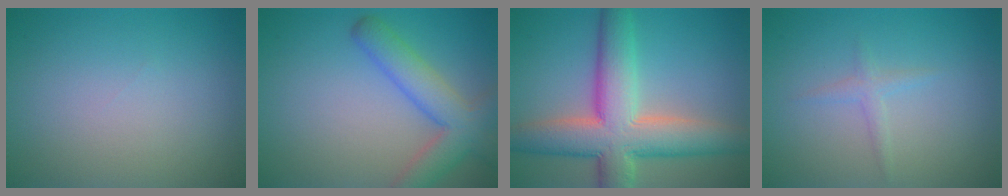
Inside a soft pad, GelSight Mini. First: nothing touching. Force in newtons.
{"total": 5.4, "press": 5.3, "slide": 0.3}
{"total": 9.8, "press": 9.8, "slide": 0.8}
{"total": 1.2, "press": 1.2, "slide": 0.0}